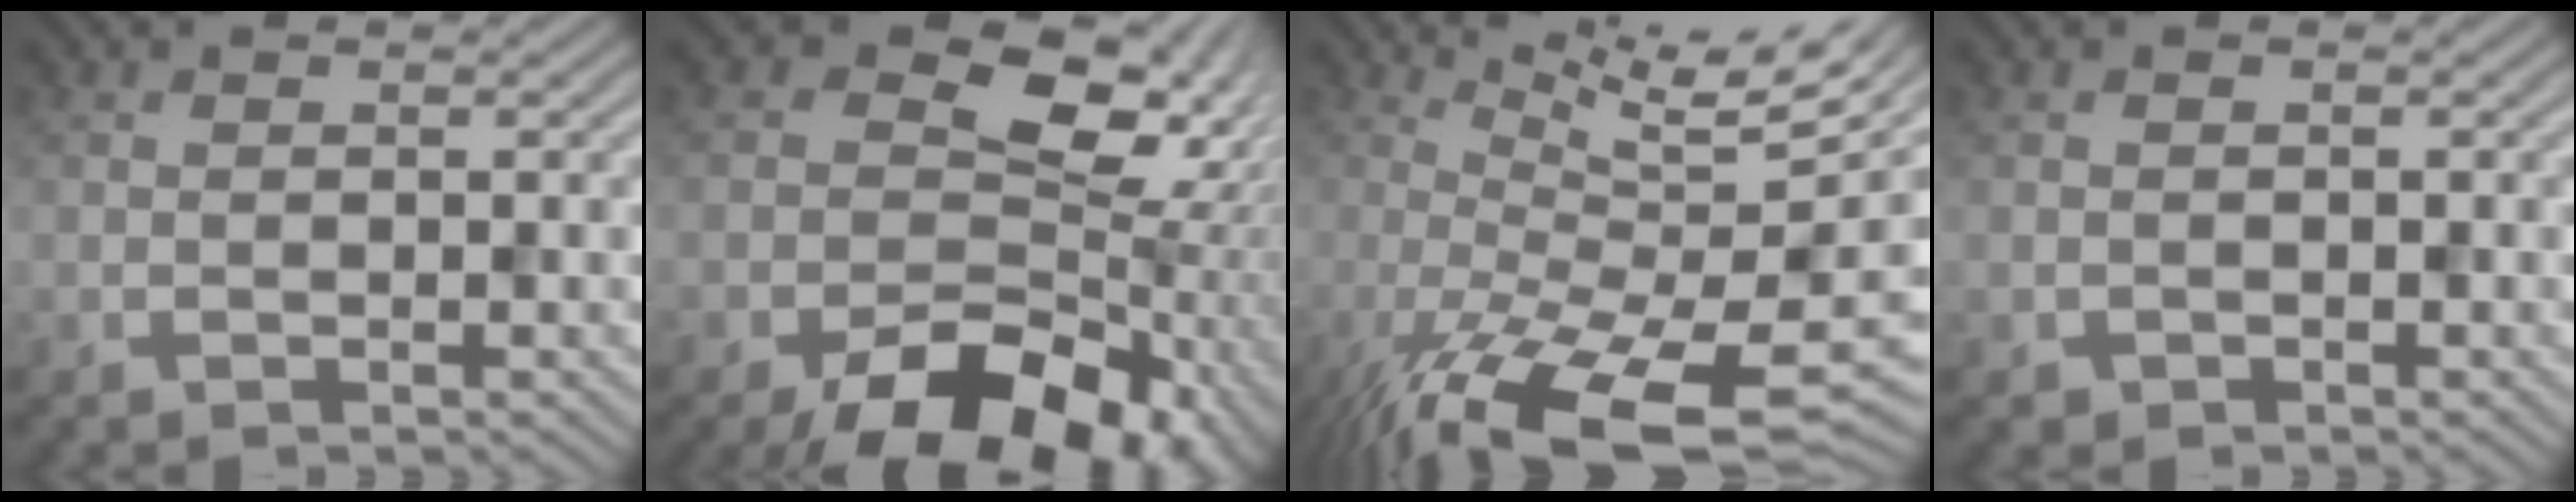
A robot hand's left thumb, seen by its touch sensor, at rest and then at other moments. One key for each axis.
{"total": 17.4, "fx": -4.9, "fy": 11.7, "fz": 11.9, "tx": -0.148, "ty": -0.027, "tz": -0.060}
{"total": 13.1, "fx": -1.3, "fy": 2.7, "fz": 12.8, "tx": -0.211, "ty": -0.003, "tz": -0.005}
{"total": 0.6, "fx": -0.4, "fy": 0.5, "fz": 0.0, "tx": -0.002, "ty": -0.003, "tz": -0.009}